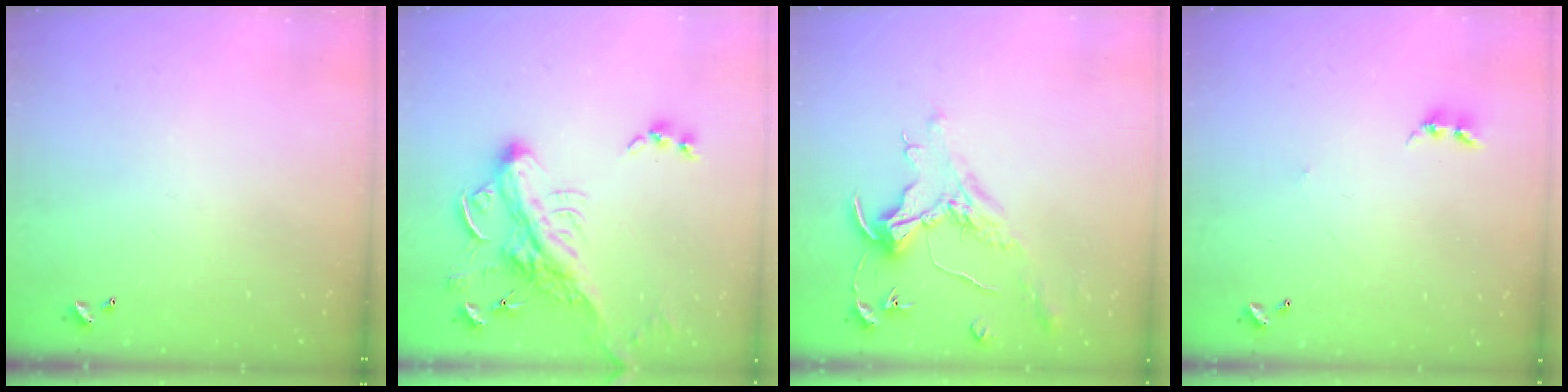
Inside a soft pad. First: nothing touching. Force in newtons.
{"total": 9.5, "press": 9.3, "slide": 1.9}
{"total": 1.4, "press": 1.2, "slide": 0.7}
{"total": 2.9, "press": 2.9, "slide": 0.3}